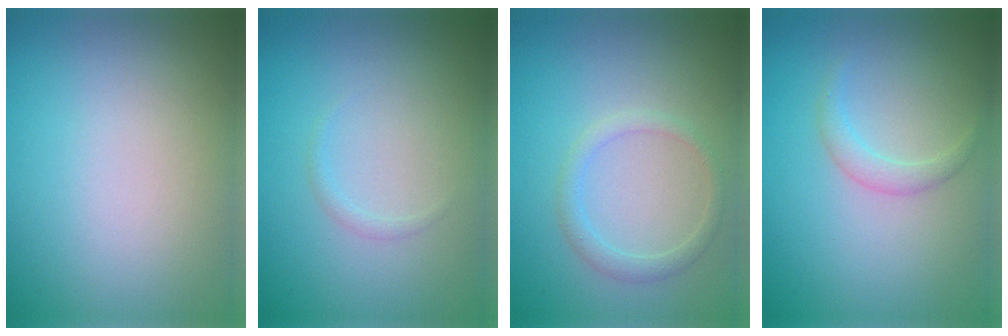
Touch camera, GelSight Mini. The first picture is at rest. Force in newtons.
{"total": 0.6, "press": 0.6, "slide": 0.1}
{"total": 1.6, "press": 1.6, "slide": 0.1}
{"total": 1.3, "press": 1.3, "slide": 0.1}